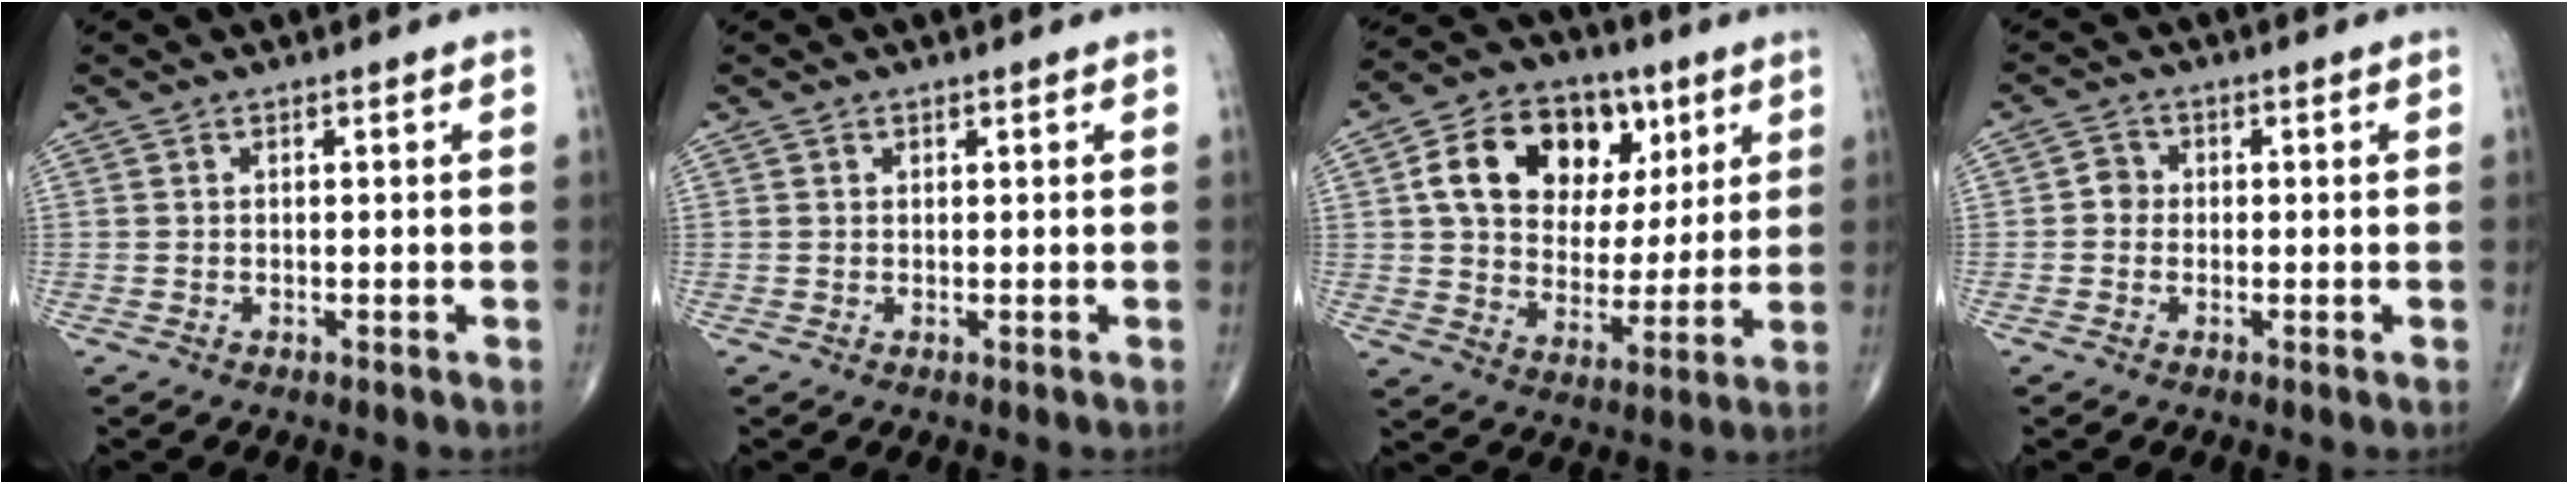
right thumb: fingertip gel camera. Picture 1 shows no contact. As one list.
[{"total": 0.5, "force": [0.3, 0.4, 0.1], "torque": [0.001, -0.002, 0.004]}, {"total": 18.8, "force": [6.4, 13.5, 11.4], "torque": [-0.159, -0.001, 0.108]}, {"total": 2.4, "force": [-0.3, 2.2, 0.9], "torque": [-0.001, 0.008, -0.011]}]